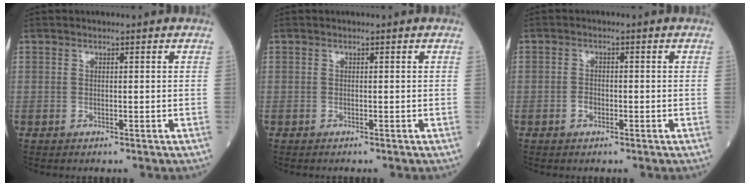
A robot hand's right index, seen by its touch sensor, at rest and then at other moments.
{"total": 0.0}
{"total": 1.5, "force": [-0.6, 1.0, 0.9], "torque": [-0.010, 0.005, -0.011]}